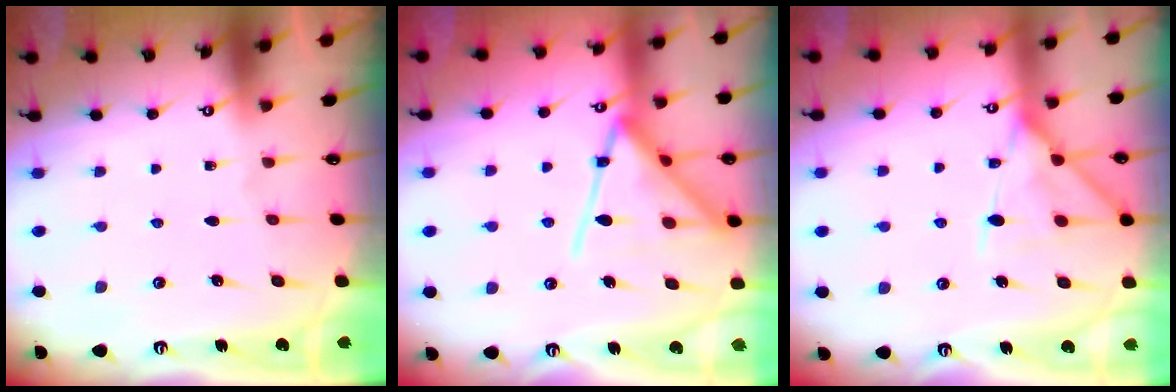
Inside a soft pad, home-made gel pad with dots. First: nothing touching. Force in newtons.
{"total": 16.4, "press": 16.3, "slide": 1.4}
{"total": 13.5, "press": 13.5, "slide": 1.2}